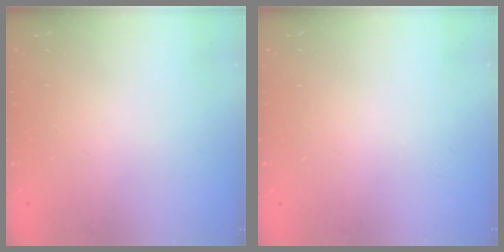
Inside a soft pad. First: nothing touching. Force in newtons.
{"total": 0.0}